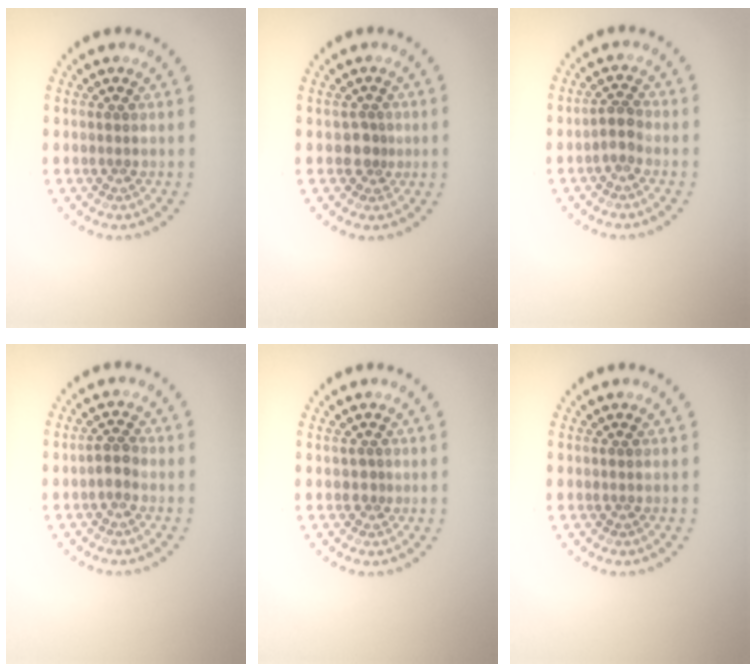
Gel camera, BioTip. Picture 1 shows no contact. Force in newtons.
{"total": 1.1, "press": 0.7, "slide": 0.9}
{"total": 1.5, "press": 1.2, "slide": 0.9}
{"total": 1.2, "press": 1.1, "slide": 0.6}
{"total": 0.6, "press": 0.3, "slide": 0.5}
{"total": 0.0}